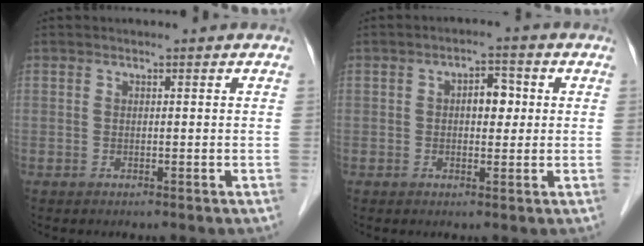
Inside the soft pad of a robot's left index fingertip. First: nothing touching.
{"total": 3.8, "force": [0.4, 2.0, 3.1], "torque": [-0.045, 0.015, 0.007]}